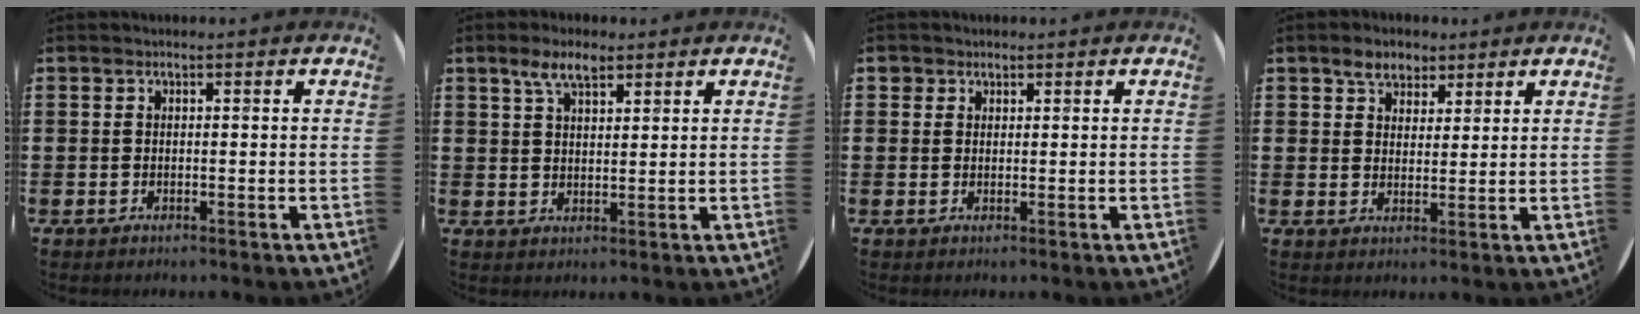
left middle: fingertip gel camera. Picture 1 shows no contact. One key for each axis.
{"total": 4.7, "fx": 3.3, "fy": 1.7, "fz": 2.8, "tx": -0.053, "ty": 0.004, "tz": 0.057}
{"total": 1.4, "fx": 1.1, "fy": 0.8, "fz": 0.1, "tx": 0.006, "ty": 0.001, "tz": 0.020}
{"total": 3.6, "fx": 2.8, "fy": 2.1, "fz": 0.8, "tx": -0.008, "ty": 0.002, "tz": 0.051}